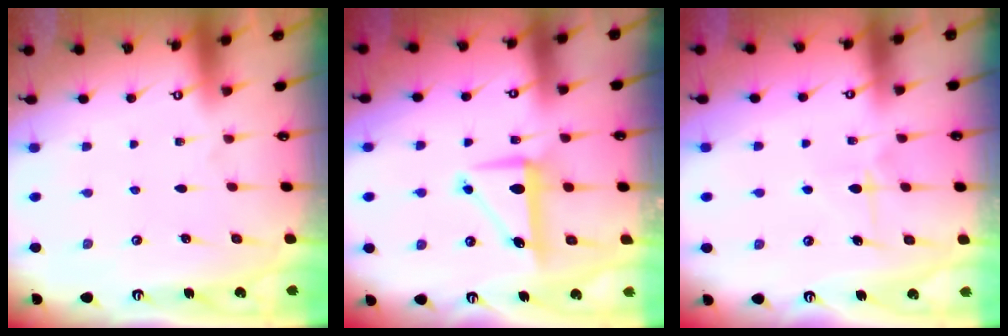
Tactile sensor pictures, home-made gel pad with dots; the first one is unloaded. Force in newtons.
{"total": 8.6, "press": 8.6, "slide": 0.2}
{"total": 5.8, "press": 5.7, "slide": 0.5}